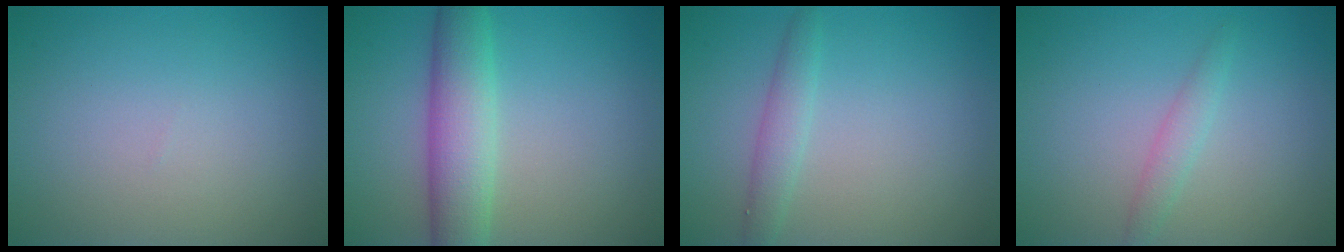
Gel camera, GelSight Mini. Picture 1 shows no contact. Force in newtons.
{"total": 5.5, "press": 5.5, "slide": 0.1}
{"total": 1.9, "press": 1.9, "slide": 0.1}
{"total": 1.4, "press": 1.4, "slide": 0.0}